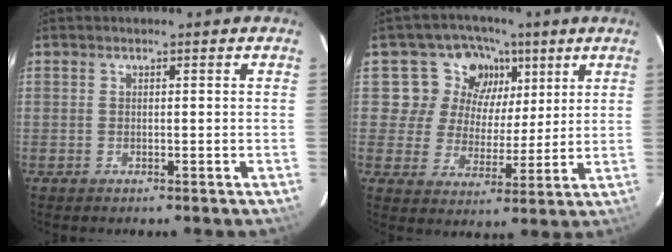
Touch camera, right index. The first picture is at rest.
{"total": 10.8, "force": [5.4, 9.0, 2.5], "torque": [-0.041, 0.003, 0.087]}